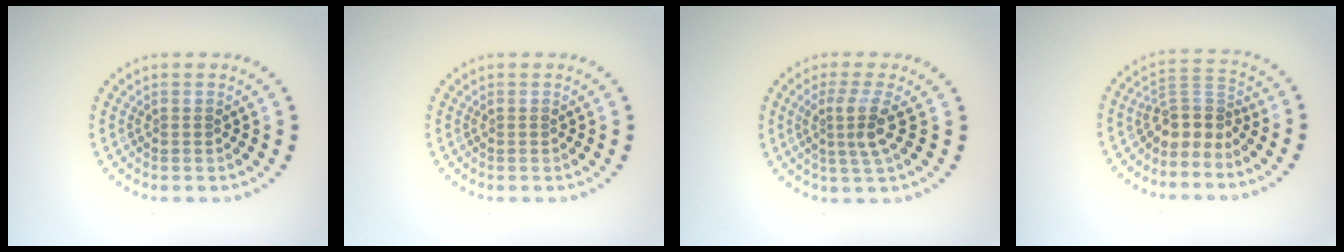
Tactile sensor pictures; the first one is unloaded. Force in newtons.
{"total": 0.0}
{"total": 3.0, "press": 2.2, "slide": 2.1}
{"total": 3.0, "press": 2.1, "slide": 2.1}